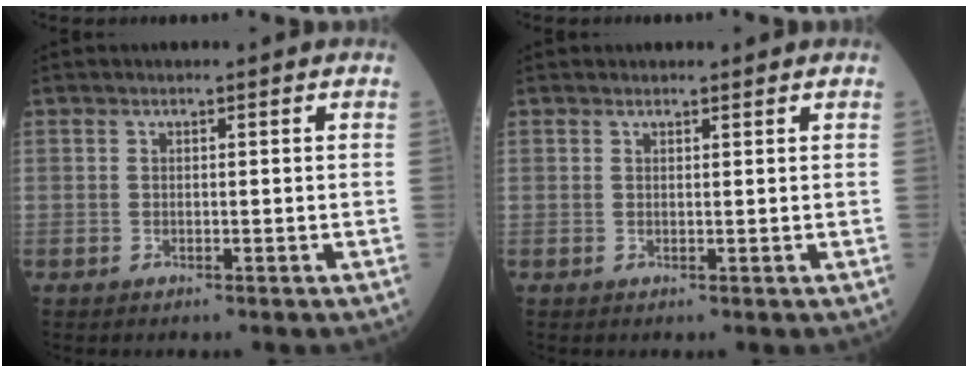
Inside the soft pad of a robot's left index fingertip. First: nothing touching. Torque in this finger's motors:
{"motor_torque": [0.02, -0.09, -0.30, 0.02]}